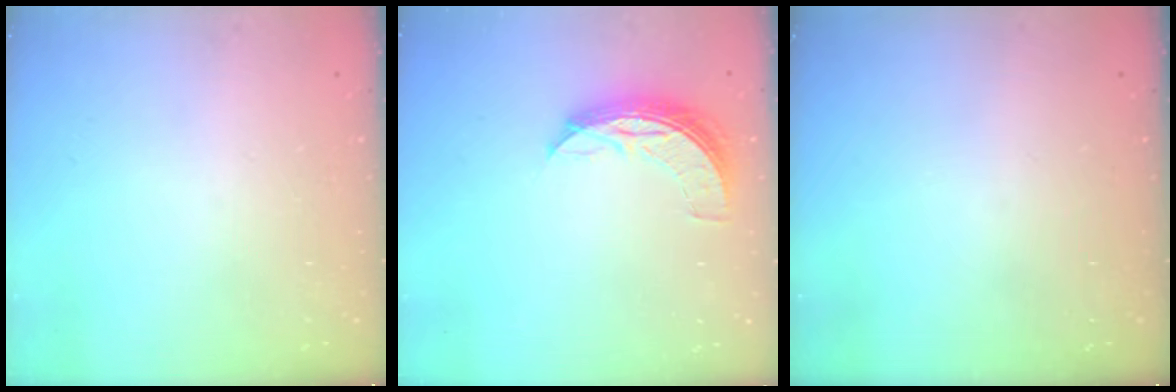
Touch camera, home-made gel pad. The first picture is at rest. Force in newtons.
{"total": 7.7, "press": 7.7, "slide": 0.4}
{"total": 0.0}